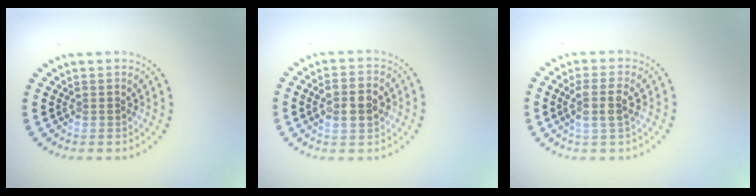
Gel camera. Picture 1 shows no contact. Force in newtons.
{"total": 3.4, "press": 3.4, "slide": 0.5}
{"total": 2.6, "press": 2.2, "slide": 1.4}